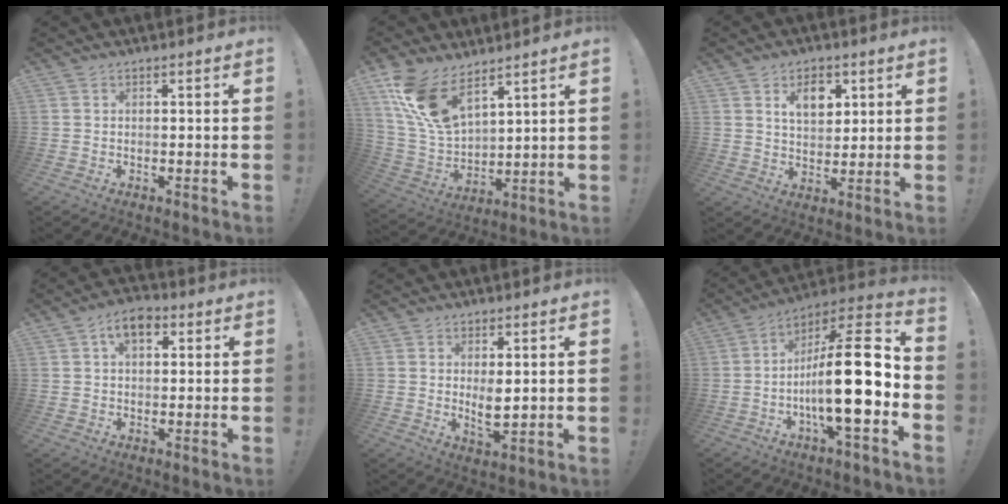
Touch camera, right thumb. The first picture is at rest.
{"total": 15.5, "force": [10.2, 7.6, 8.8], "torque": [-0.185, -0.063, 0.198]}
{"total": 8.9, "force": [4.4, 6.0, 4.8], "torque": [-0.072, -0.015, 0.078]}
{"total": 6.8, "force": [2.6, 4.3, 4.6], "torque": [-0.066, 0.003, 0.044]}
{"total": 5.3, "force": [1.3, 2.3, 4.6], "torque": [-0.066, -0.014, 0.020]}
{"total": 23.8, "force": [-3.5, 6.5, 22.7], "torque": [-0.380, 0.017, -0.058]}